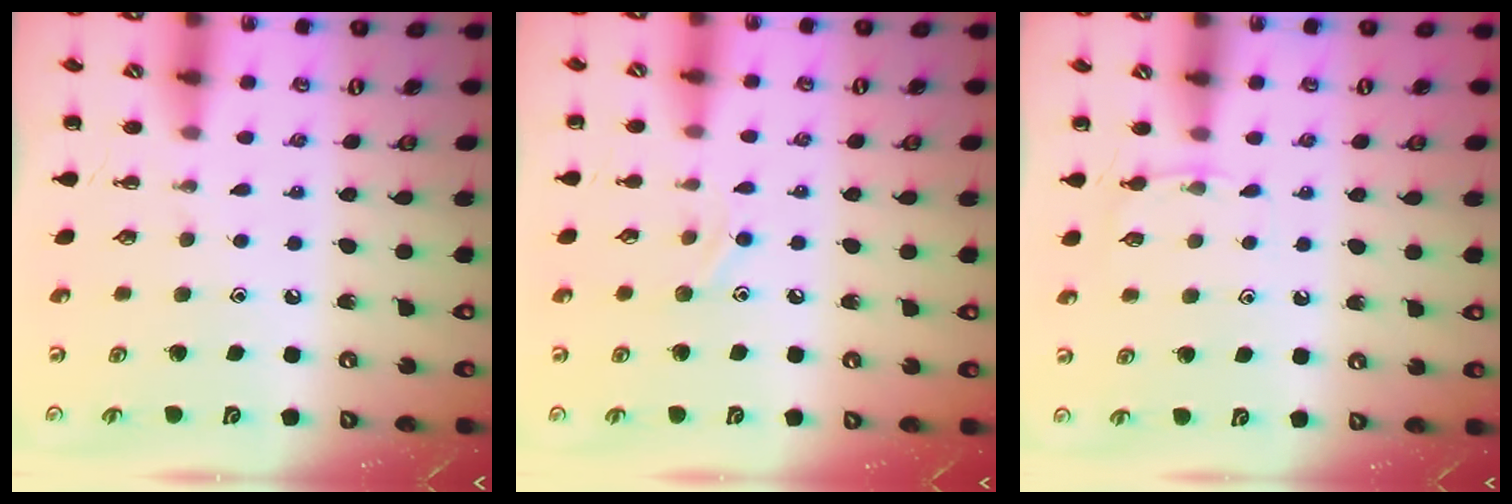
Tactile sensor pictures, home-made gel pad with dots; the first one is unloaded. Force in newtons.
{"total": 6.0, "press": 5.8, "slide": 1.6}
{"total": 4.0, "press": 3.8, "slide": 1.3}